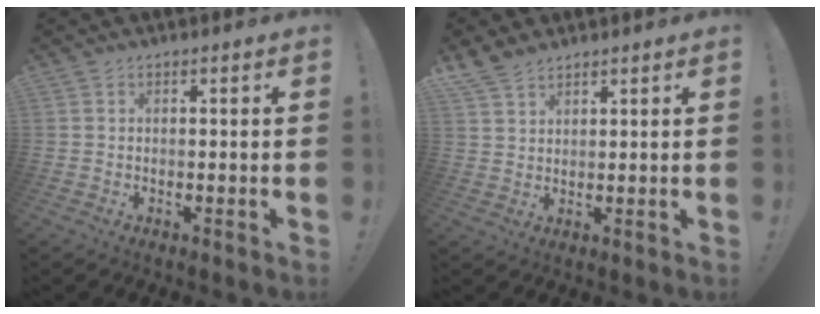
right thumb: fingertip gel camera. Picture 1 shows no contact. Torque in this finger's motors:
{"motor_torque": [-0.58, 0.94, 0.69, 0.48, 0.27]}